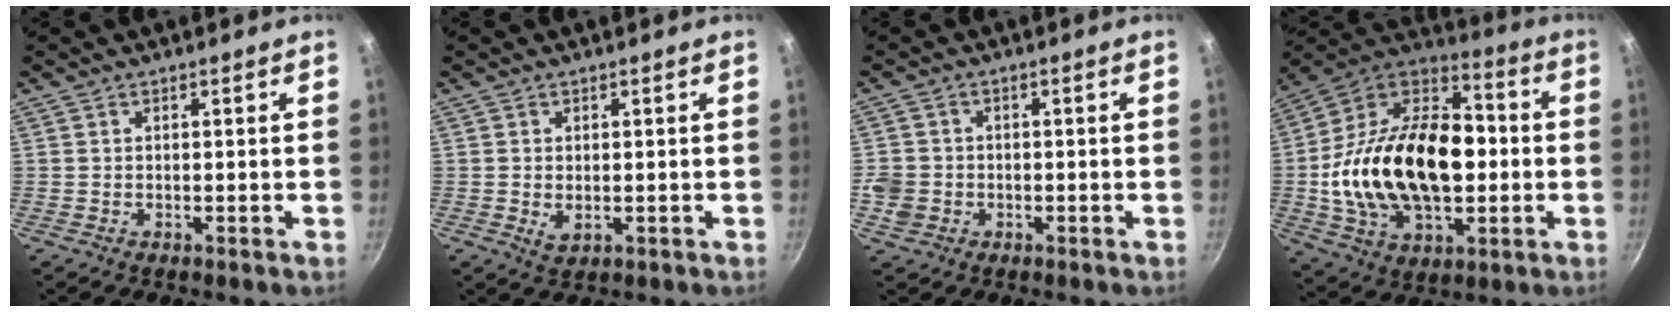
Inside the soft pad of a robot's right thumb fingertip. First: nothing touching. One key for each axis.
{"total": 2.2, "fx": 0.0, "fy": 1.6, "fz": 1.5, "tx": -0.026, "ty": -0.007, "tz": 0.004}
{"total": 4.6, "fx": -1.1, "fy": 4.1, "fz": 1.7, "tx": -0.022, "ty": 0.010, "tz": -0.021}
{"total": 29.1, "fx": -1.8, "fy": 18.0, "fz": 22.8, "tx": -0.389, "ty": 0.040, "tz": -0.034}